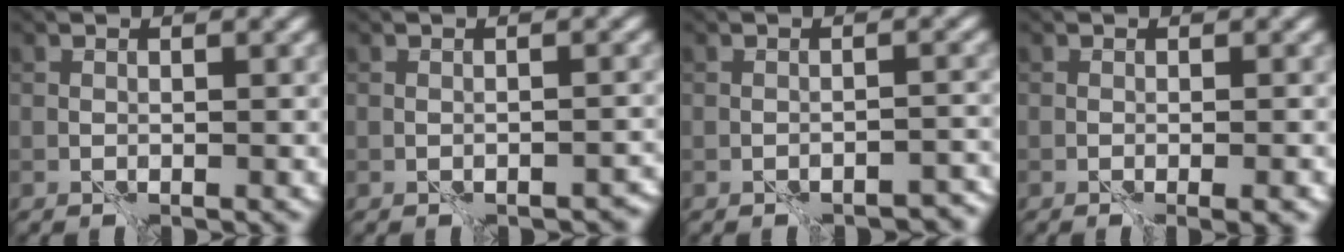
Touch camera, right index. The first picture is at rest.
{"total": 1.8, "force": [-1.4, 0.7, 0.8], "torque": [-0.008, 0.003, -0.017]}
{"total": 3.1, "force": [-2.6, 1.0, 1.3], "torque": [-0.018, 0.013, -0.031]}
{"total": 2.1, "force": [-0.9, 0.5, 1.9], "torque": [-0.021, -0.002, -0.012]}